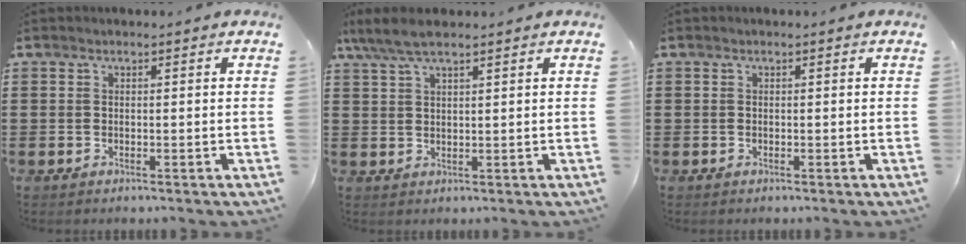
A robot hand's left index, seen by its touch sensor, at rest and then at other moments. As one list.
[{"total": 4.9, "force": [3.6, 0.8, 3.3], "torque": [-0.069, 0.001, 0.067]}, {"total": 0.0}]